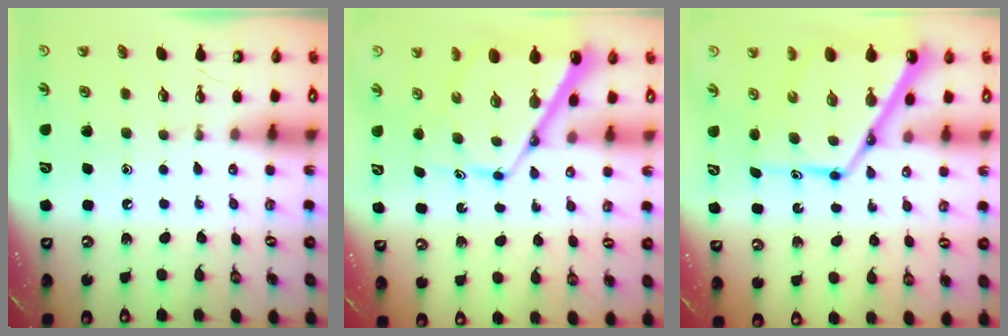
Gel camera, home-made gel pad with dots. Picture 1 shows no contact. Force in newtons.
{"total": 11.7, "press": 11.6, "slide": 1.0}
{"total": 16.5, "press": 16.4, "slide": 1.5}